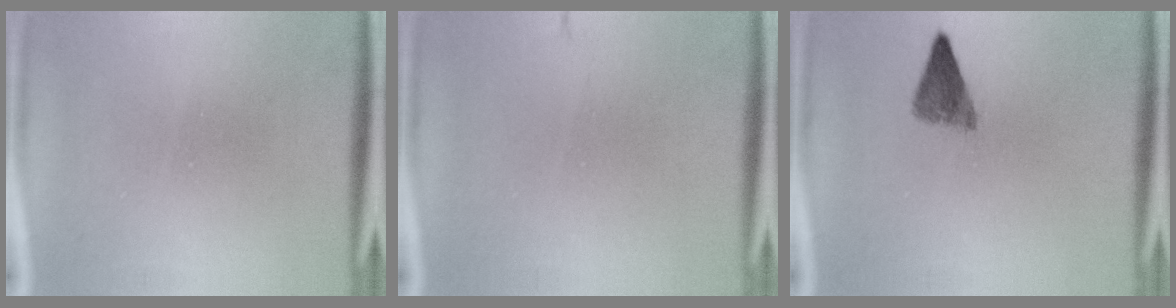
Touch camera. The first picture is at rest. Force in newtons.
{"total": 1.6}
{"total": 3.5}